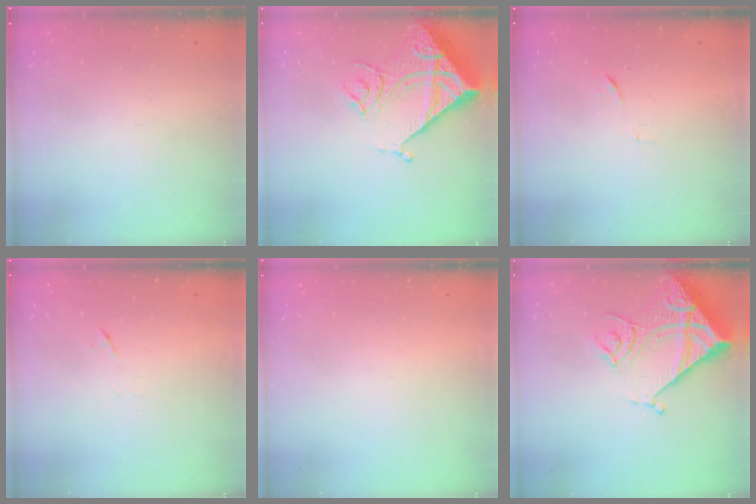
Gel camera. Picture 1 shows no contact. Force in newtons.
{"total": 15.5, "press": 15.3, "slide": 1.9}
{"total": 5.8, "press": 5.7, "slide": 0.4}
{"total": 7.2, "press": 7.2, "slide": 0.6}
{"total": 1.5, "press": 1.5, "slide": 0.1}
{"total": 15.5, "press": 15.3, "slide": 1.9}